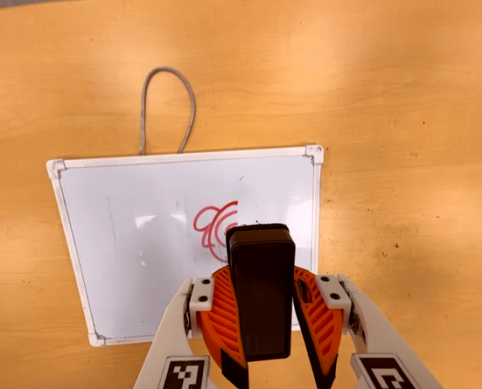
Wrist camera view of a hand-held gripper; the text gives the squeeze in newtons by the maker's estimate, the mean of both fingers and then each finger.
{"total": 11.7, "left": 11.3, "right": 12.0}